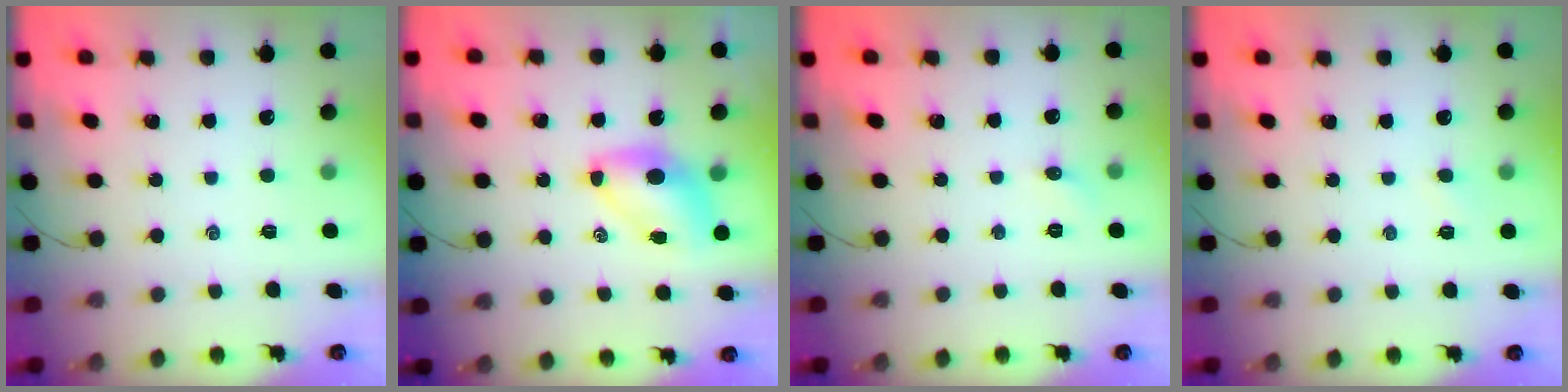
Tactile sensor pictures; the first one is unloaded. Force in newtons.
{"total": 7.1, "press": 7.0, "slide": 1.1}
{"total": 3.7, "press": 3.5, "slide": 1.2}
{"total": 2.5, "press": 2.3, "slide": 0.8}